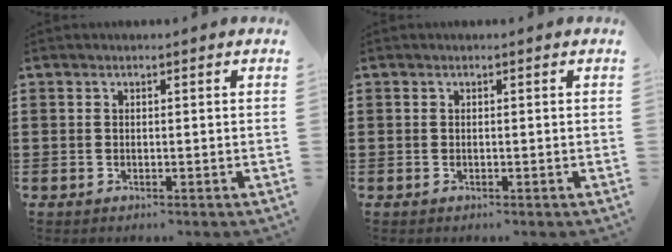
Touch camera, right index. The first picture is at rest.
{"total": 0.0}